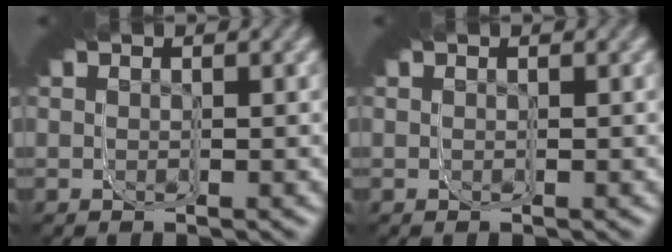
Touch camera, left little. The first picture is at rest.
{"total": 0.0}